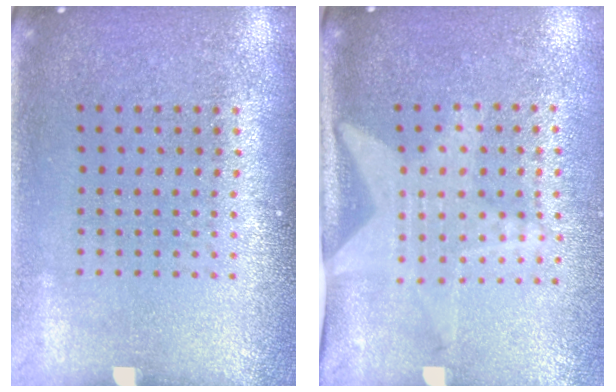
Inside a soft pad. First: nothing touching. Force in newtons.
{"total": 2.1, "press": 1.5, "slide": 1.4}